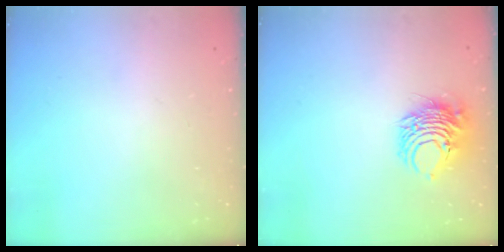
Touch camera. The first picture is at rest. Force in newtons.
{"total": 8.3, "press": 8.2, "slide": 1.2}